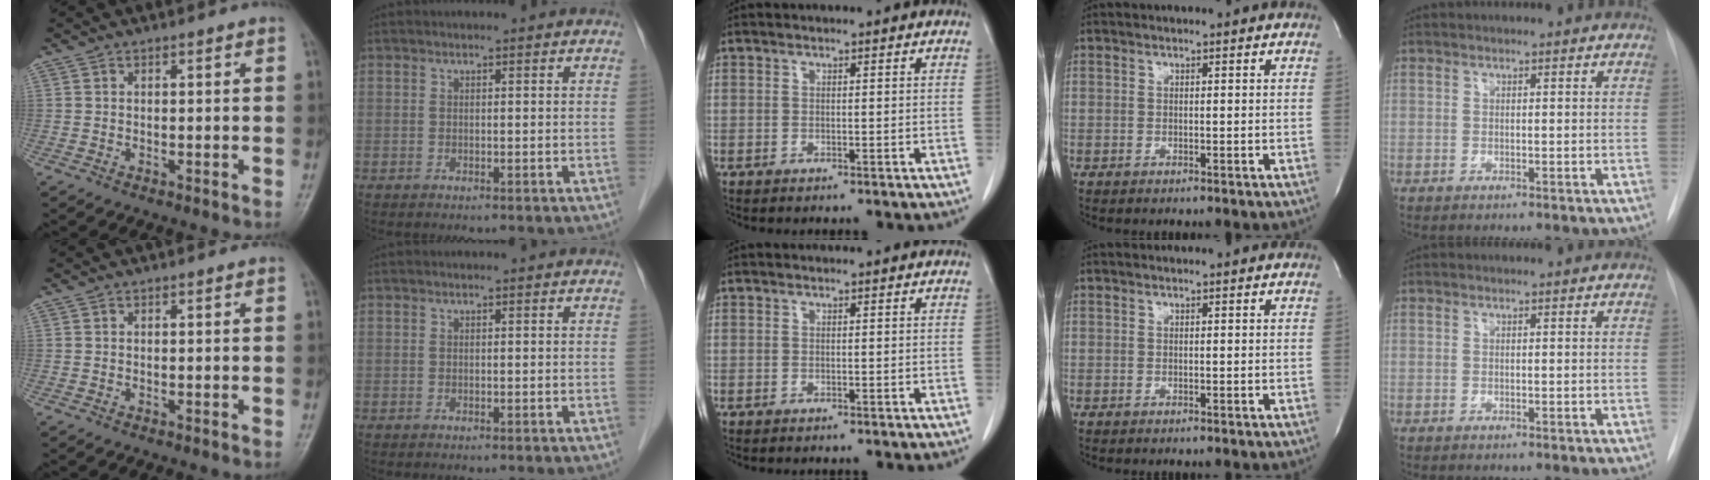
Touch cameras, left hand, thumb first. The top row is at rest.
{}